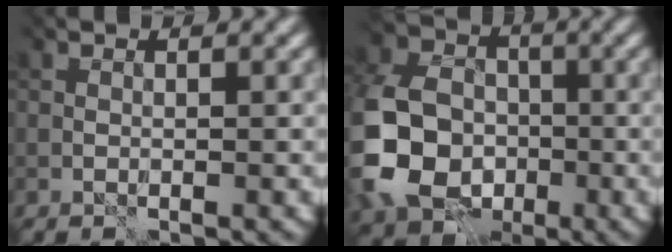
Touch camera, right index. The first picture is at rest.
{"total": 10.7, "force": [-2.5, 8.7, 5.7], "torque": [-0.142, -0.015, -0.058]}